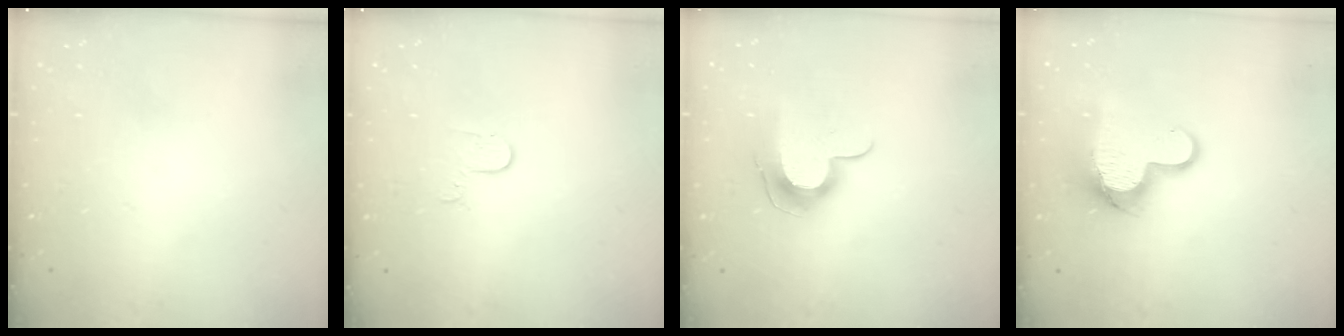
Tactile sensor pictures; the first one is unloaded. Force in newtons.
{"total": 2.9, "press": 2.9, "slide": 0.3}
{"total": 9.7, "press": 9.7, "slide": 0.4}
{"total": 12.9, "press": 12.8, "slide": 1.3}